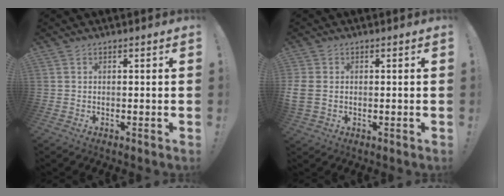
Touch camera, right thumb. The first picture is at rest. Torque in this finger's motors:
{"motor_torque": [2.60, 2.41, 2.37, -0.40, 0.47]}